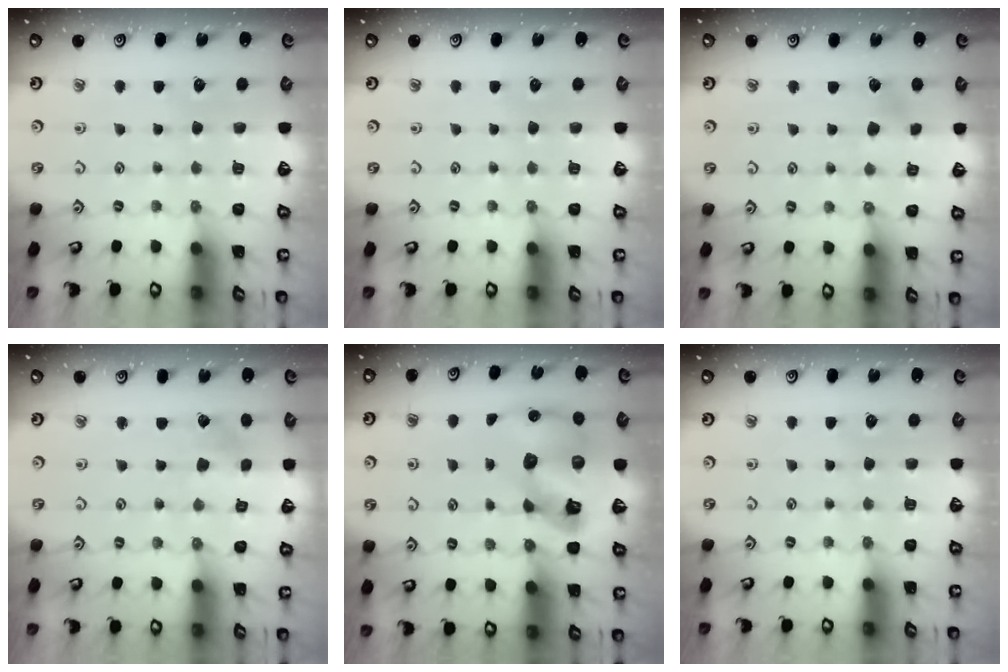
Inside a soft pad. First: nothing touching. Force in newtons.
{"total": 0.0}
{"total": 1.8, "press": 1.8, "slide": 0.2}
{"total": 1.5, "press": 1.5, "slide": 0.2}
{"total": 12.8, "press": 12.7, "slide": 1.8}
{"total": 0.0}